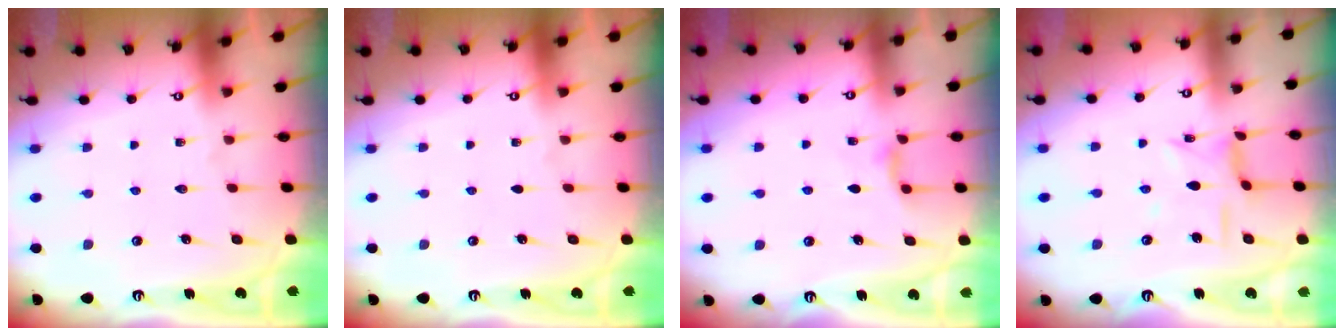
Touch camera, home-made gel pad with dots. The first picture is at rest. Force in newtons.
{"total": 0.0}
{"total": 5.7, "press": 5.7, "slide": 0.6}
{"total": 5.8, "press": 5.8, "slide": 0.4}